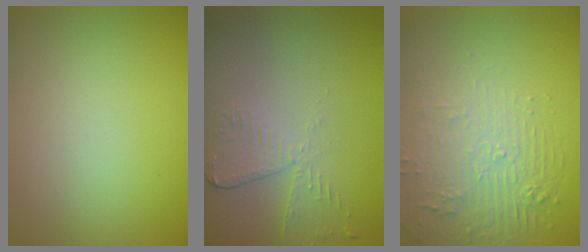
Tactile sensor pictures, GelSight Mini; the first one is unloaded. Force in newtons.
{"total": 2.6, "press": 2.3, "slide": 1.1}
{"total": 2.1, "press": 1.5, "slide": 1.5}